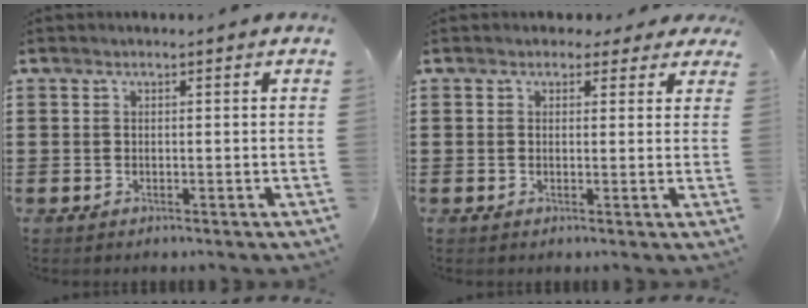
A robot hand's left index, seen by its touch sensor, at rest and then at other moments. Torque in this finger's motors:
{"motor_torque": [2.14, 0.00, 0.33, 0.00]}